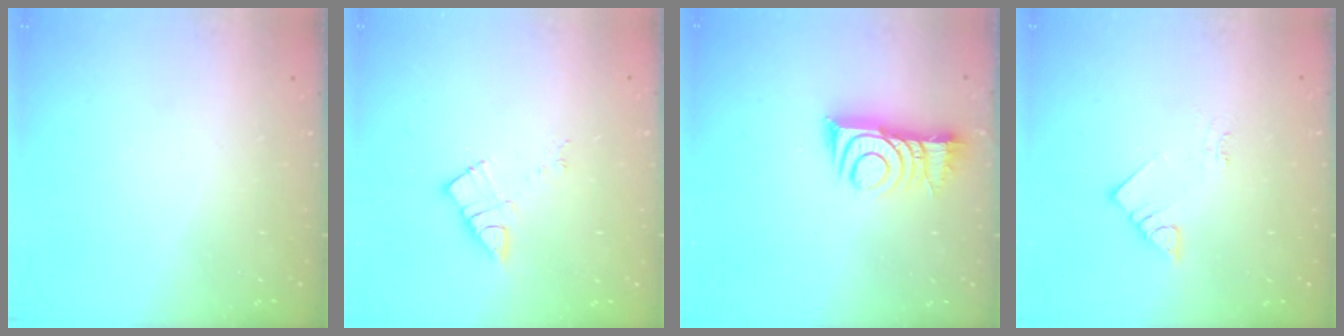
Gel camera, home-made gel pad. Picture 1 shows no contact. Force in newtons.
{"total": 6.3, "press": 6.3, "slide": 0.2}
{"total": 11.7, "press": 11.7, "slide": 1.0}
{"total": 3.7, "press": 3.7, "slide": 0.3}